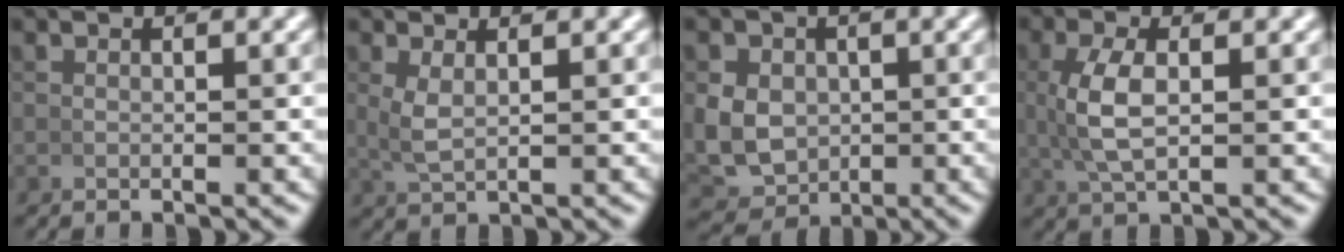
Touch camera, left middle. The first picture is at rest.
{"total": 1.9, "force": [0.8, 0.6, 1.7], "torque": [-0.039, -0.003, 0.024]}
{"total": 7.2, "force": [-0.9, 6.3, 3.4], "torque": [-0.092, -0.040, 0.005]}
{"total": 3.8, "force": [0.4, 1.4, 3.5], "torque": [-0.081, 0.002, 0.015]}